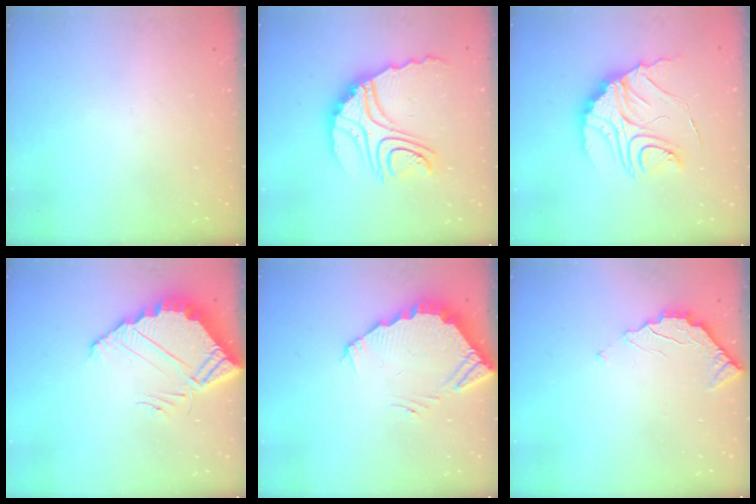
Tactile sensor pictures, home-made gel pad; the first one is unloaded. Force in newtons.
{"total": 16.4, "press": 16.3, "slide": 1.3}
{"total": 15.0, "press": 14.9, "slide": 1.1}
{"total": 5.9, "press": 5.9, "slide": 0.3}
{"total": 3.7, "press": 3.7, "slide": 0.3}
{"total": 2.3, "press": 2.3, "slide": 0.2}